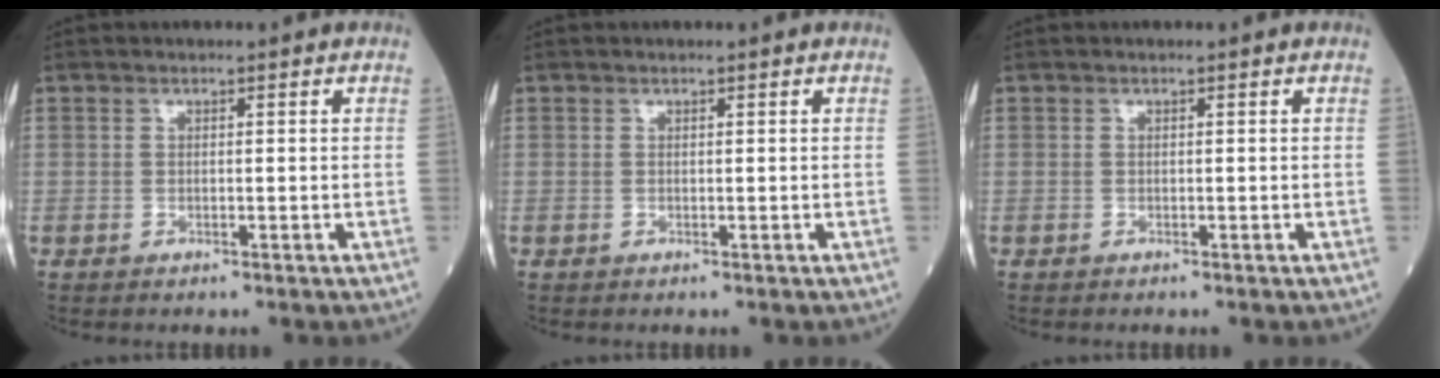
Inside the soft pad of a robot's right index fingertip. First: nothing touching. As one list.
[{"total": 0.0}, {"total": 0.0}]